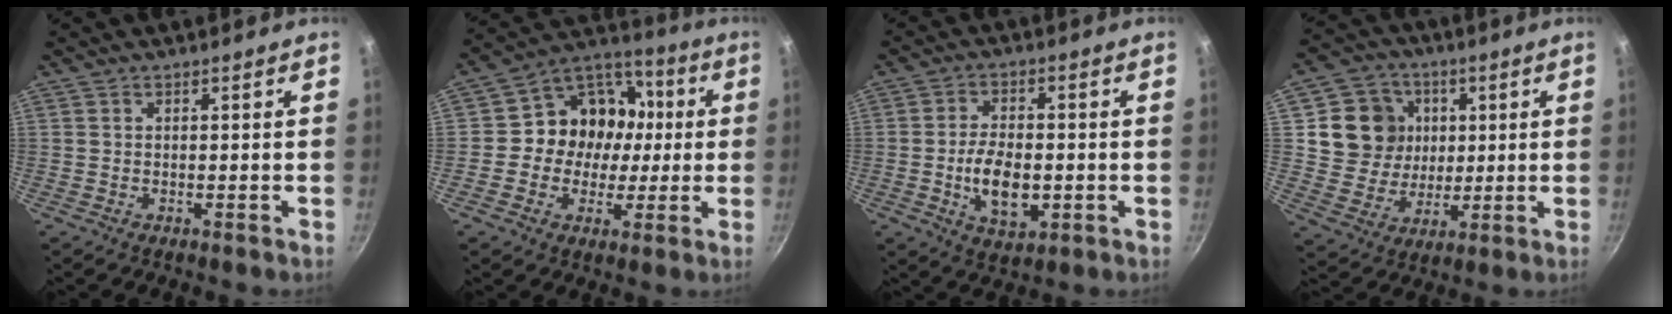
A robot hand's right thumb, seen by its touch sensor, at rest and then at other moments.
{"total": 15.3, "force": [0.4, 13.1, 7.8], "torque": [-0.083, 0.034, -0.010]}
{"total": 9.5, "force": [-1.7, 5.3, 7.7], "torque": [-0.126, 0.004, -0.026]}
{"total": 13.0, "force": [3.1, 11.8, 4.5], "torque": [-0.050, -0.007, 0.058]}